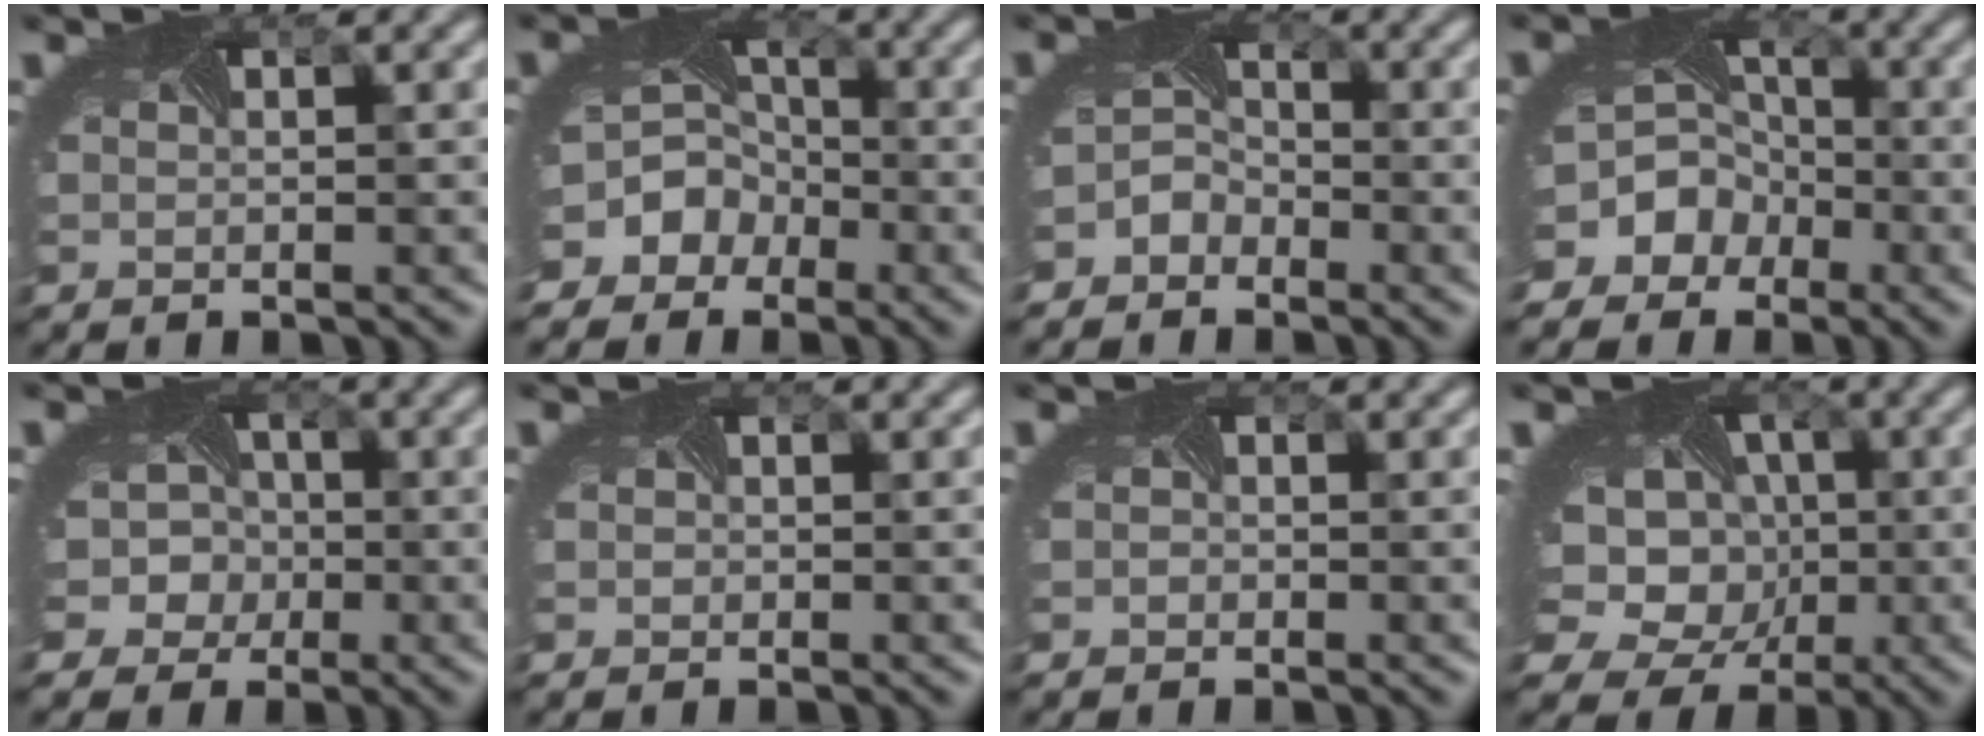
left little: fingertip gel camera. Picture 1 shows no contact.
{"total": 8.4, "force": [-4.1, 7.0, 2.3], "torque": [-0.038, -0.017, -0.081]}
{"total": 2.2, "force": [-1.8, 1.2, 0.2], "torque": [-0.009, -0.002, -0.040]}
{"total": 9.2, "force": [-4.3, 7.8, 2.6], "torque": [-0.053, -0.017, -0.084]}
{"total": 7.9, "force": [-0.7, 7.1, 3.4], "torque": [-0.055, 0.012, -0.053]}
{"total": 0.7, "force": [0.1, 0.7, 0.1], "torque": [0.001, -0.004, -0.003]}
{"total": 0.6, "force": [-0.1, 0.6, 0.0], "torque": [0.000, -0.006, -0.008]}
{"total": 11.0, "force": [-0.4, 9.5, 5.6], "torque": [-0.103, -0.006, -0.031]}